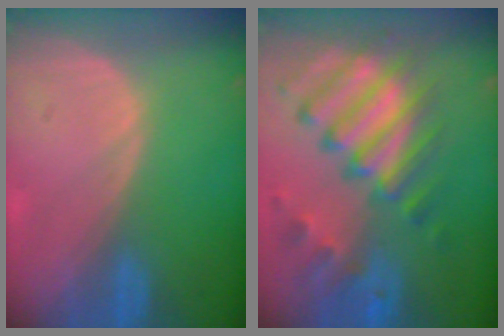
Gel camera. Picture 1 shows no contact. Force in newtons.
{"total": 11.4, "press": 9.9, "slide": 5.7}